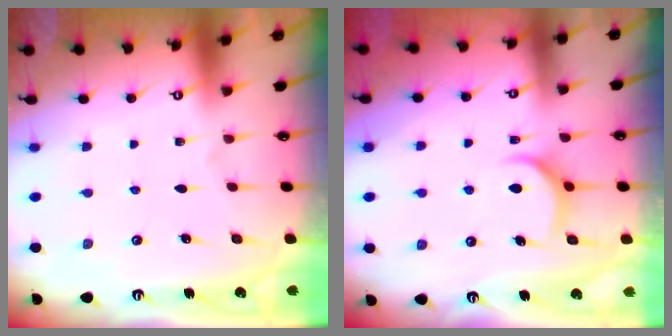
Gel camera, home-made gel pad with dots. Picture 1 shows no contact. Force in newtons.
{"total": 7.3, "press": 7.2, "slide": 0.8}